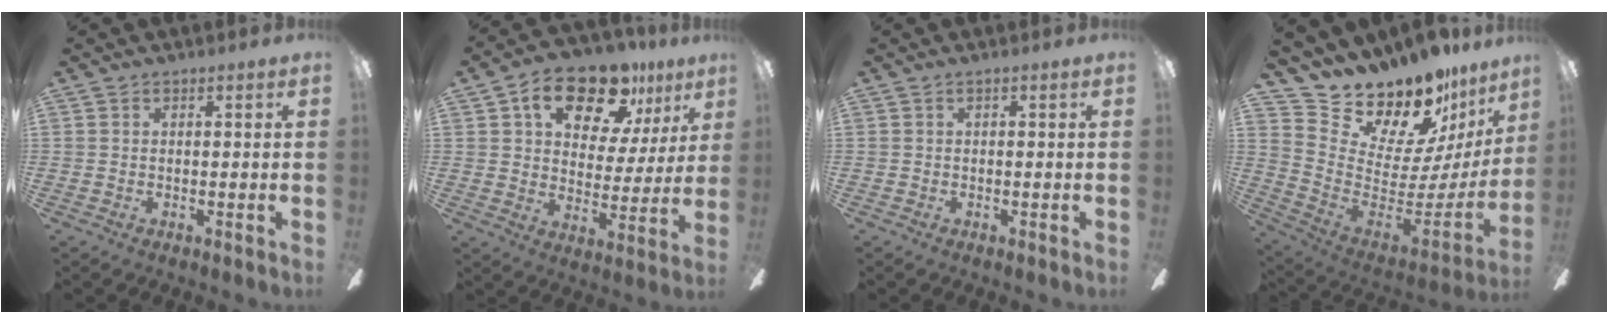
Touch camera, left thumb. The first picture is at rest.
{"total": 17.6, "force": [11.0, 8.9, 10.4], "torque": [-0.159, -0.050, 0.186]}
{"total": 0.0}
{"total": 16.0, "force": [15.1, 4.9, 1.9], "torque": [-0.042, -0.155, 0.278]}